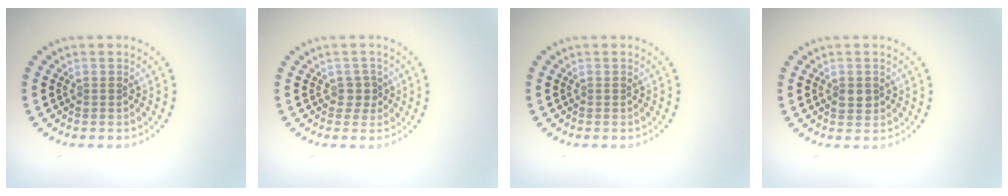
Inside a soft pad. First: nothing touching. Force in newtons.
{"total": 1.5, "press": 1.2, "slide": 0.9}
{"total": 0.0}
{"total": 1.4, "press": 1.4, "slide": 0.2}